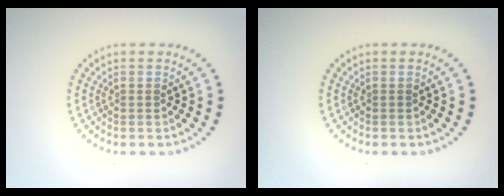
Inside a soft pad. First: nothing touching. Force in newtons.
{"total": 0.0}